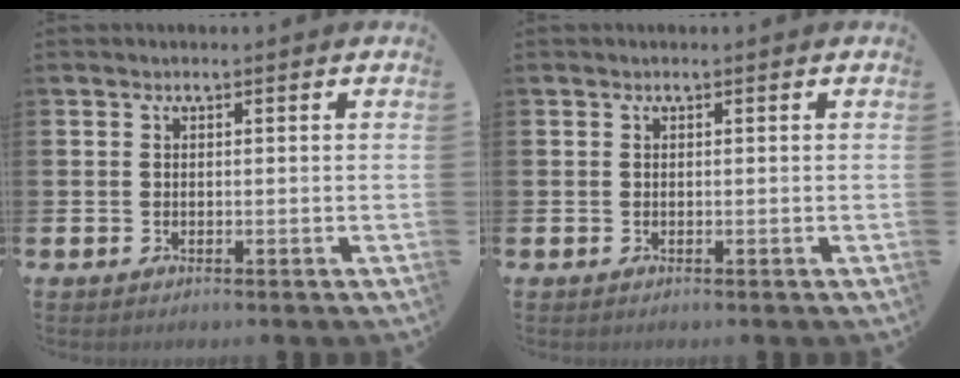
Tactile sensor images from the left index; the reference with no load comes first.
{"total": 0.0}